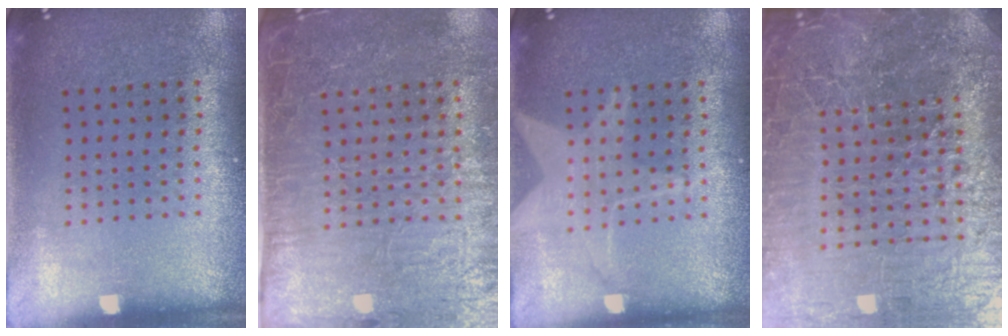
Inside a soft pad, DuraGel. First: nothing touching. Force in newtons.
{"total": 4.4, "press": 4.0, "slide": 1.9}
{"total": 2.4, "press": 2.4, "slide": 0.3}
{"total": 7.7, "press": 6.7, "slide": 3.9}